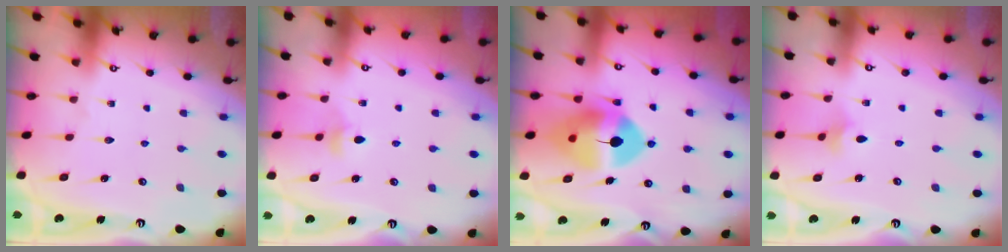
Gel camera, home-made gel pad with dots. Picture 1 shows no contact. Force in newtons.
{"total": 3.8, "press": 3.7, "slide": 0.7}
{"total": 13.1, "press": 12.9, "slide": 2.5}
{"total": 3.1, "press": 3.0, "slide": 0.7}